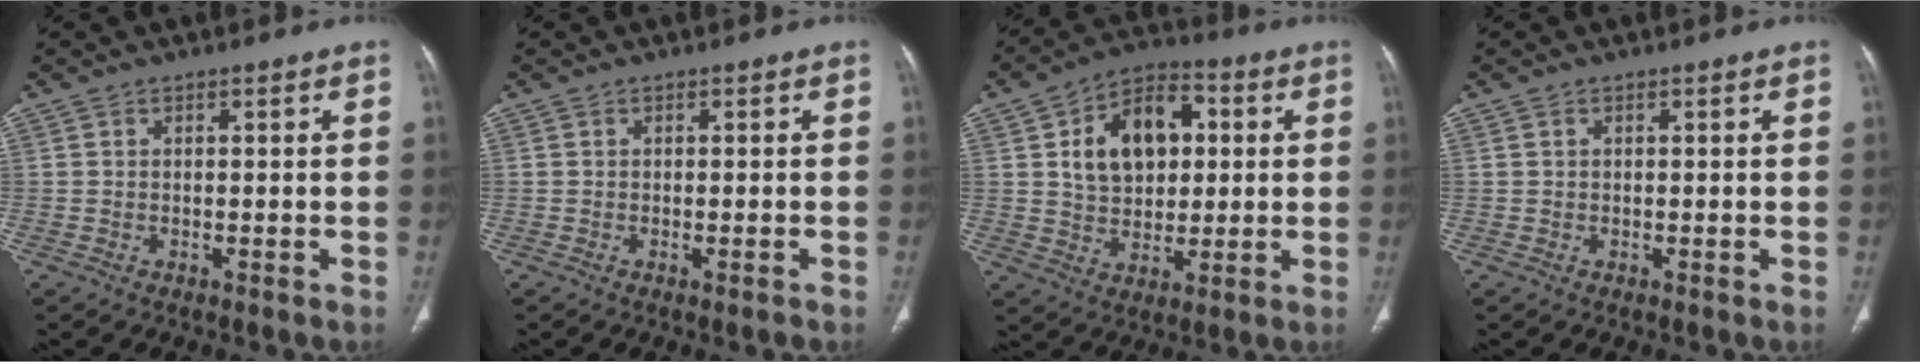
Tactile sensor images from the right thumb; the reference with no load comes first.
{"total": 0.9, "force": [-0.5, 0.1, 0.7], "torque": [-0.012, -0.003, -0.004]}
{"total": 14.5, "force": [3.1, 9.9, 10.1], "torque": [-0.127, 0.009, 0.049]}
{"total": 0.0}